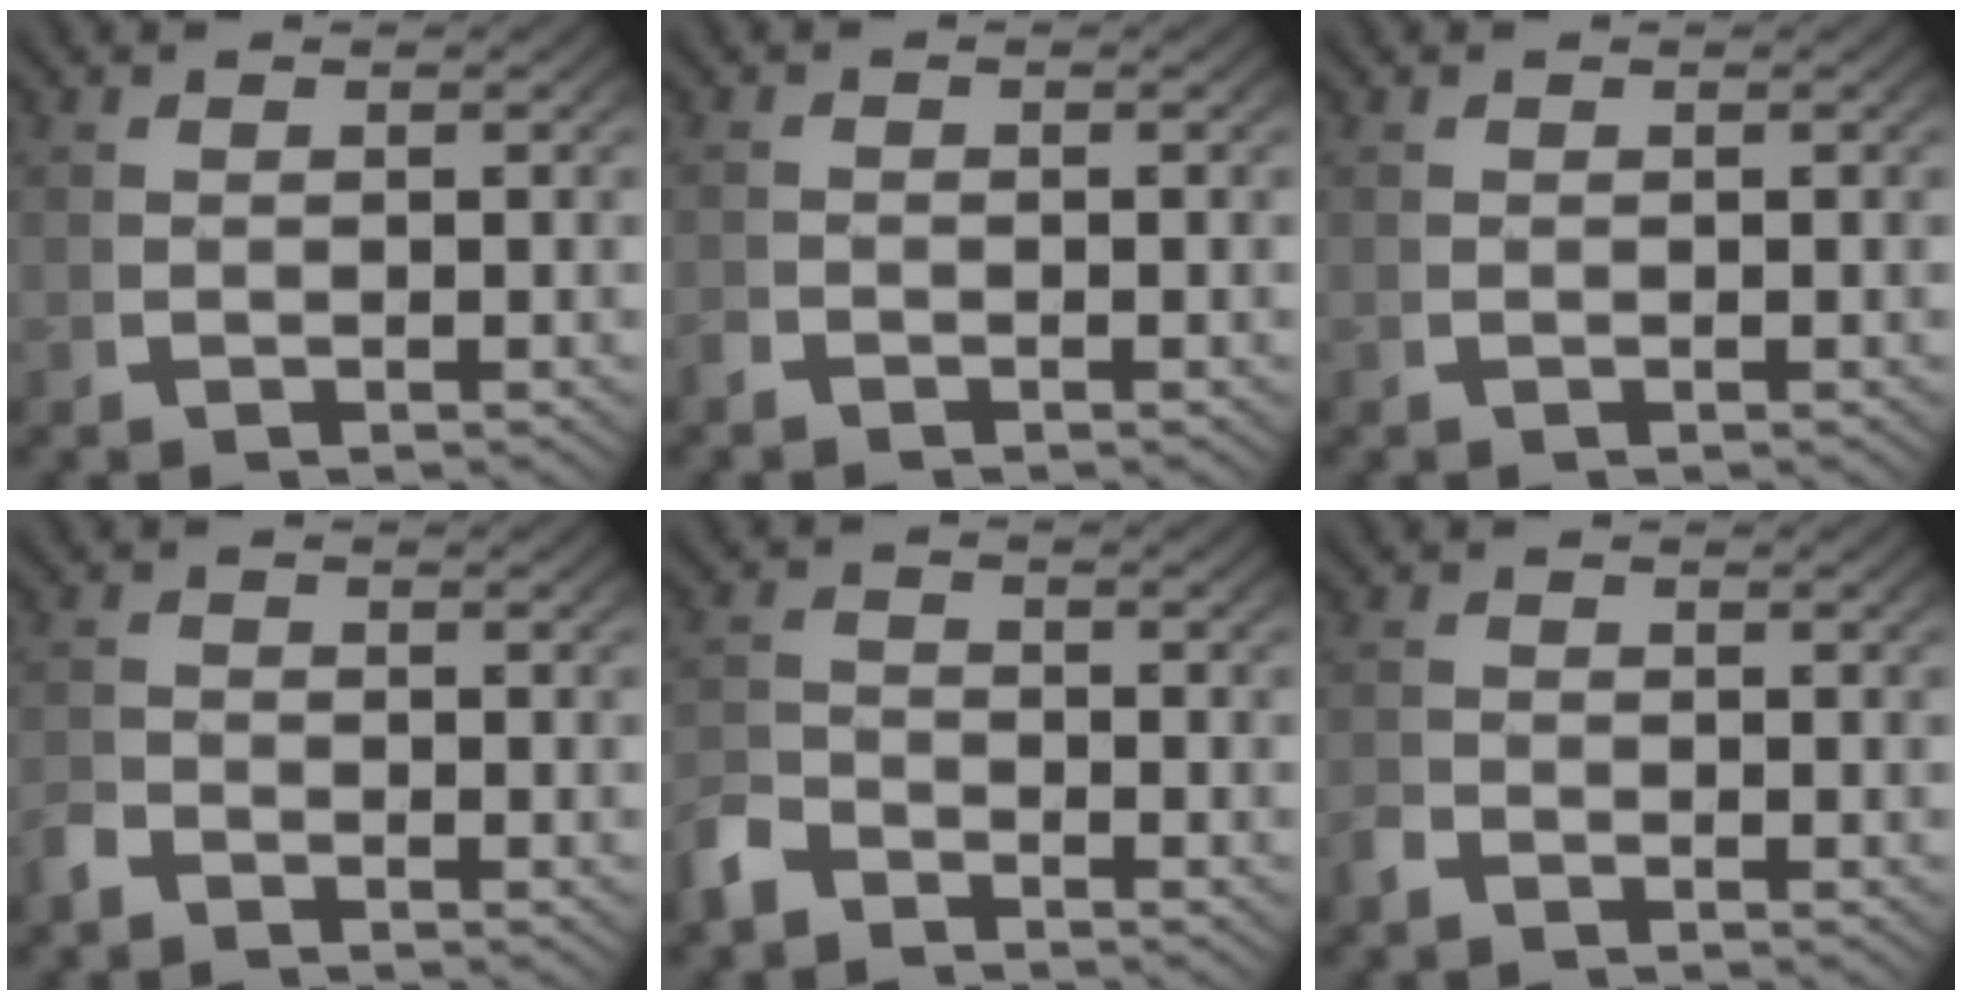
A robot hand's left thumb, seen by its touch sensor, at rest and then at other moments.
{"total": 0.7, "force": [-0.7, 0.0, 0.0], "torque": [0.004, 0.002, -0.017]}
{"total": 0.0}
{"total": 1.3, "force": [-1.3, 0.2, 0.2], "torque": [-0.001, -0.002, -0.028]}
{"total": 2.6, "force": [-2.4, 1.0, 0.6], "torque": [-0.013, -0.007, -0.045]}
{"total": 1.0, "force": [-1.0, 0.1, 0.1], "torque": [0.002, 0.001, -0.024]}